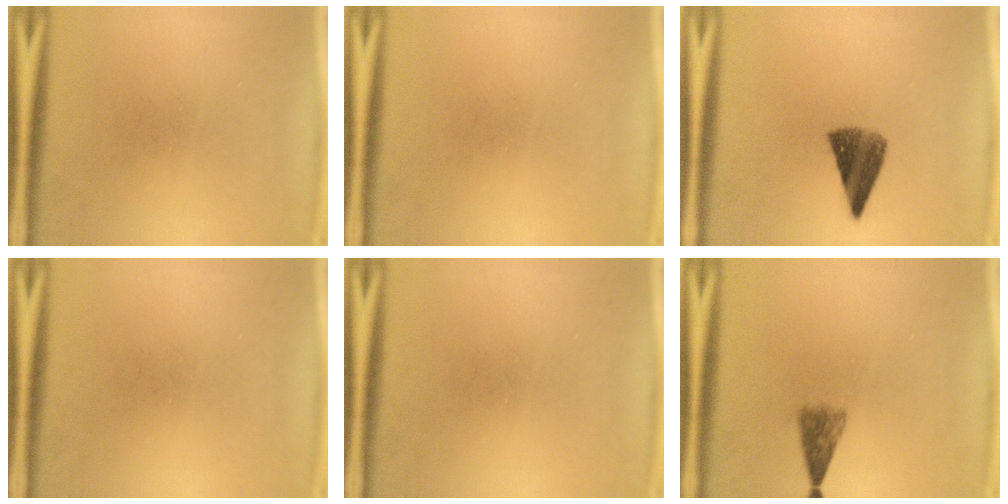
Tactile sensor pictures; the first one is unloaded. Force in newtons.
{"total": 0.0}
{"total": 7.2}
{"total": 0.0}
{"total": 0.0}
{"total": 2.9}